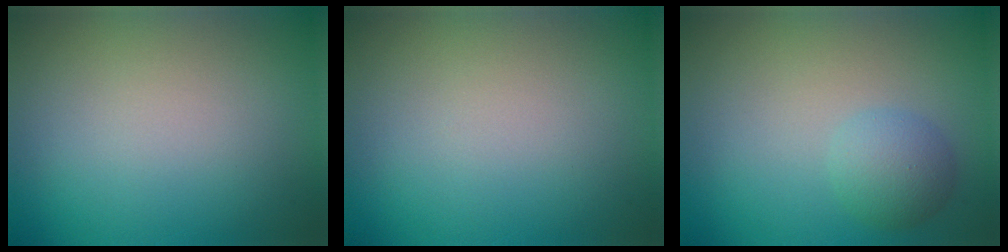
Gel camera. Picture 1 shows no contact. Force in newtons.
{"total": 0.0}
{"total": 2.7, "press": 2.7, "slide": 0.1}